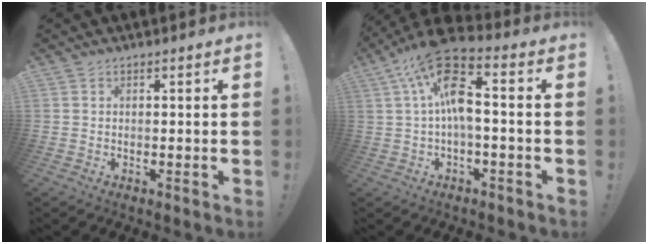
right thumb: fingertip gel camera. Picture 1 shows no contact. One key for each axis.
{"total": 14.4, "fx": 2.6, "fy": 5.6, "fz": 13.0, "tx": -0.245, "ty": -0.001, "tz": 0.040}